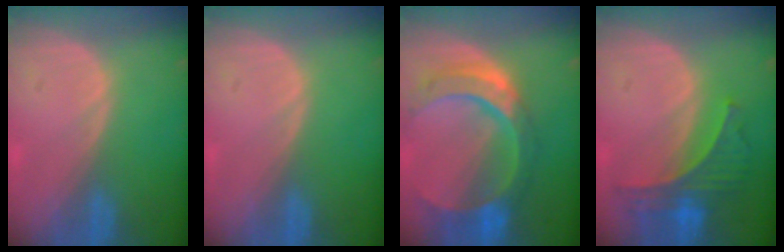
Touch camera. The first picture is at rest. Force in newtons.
{"total": 0.0}
{"total": 11.1, "press": 9.2, "slide": 6.1}
{"total": 6.9, "press": 6.3, "slide": 2.9}